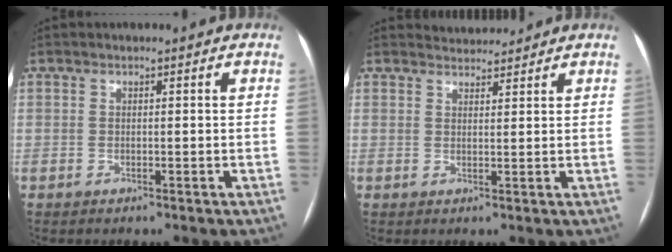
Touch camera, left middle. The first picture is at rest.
{"total": 3.1, "force": [3.1, 0.4, -0.1], "torque": [-0.008, 0.013, 0.051]}